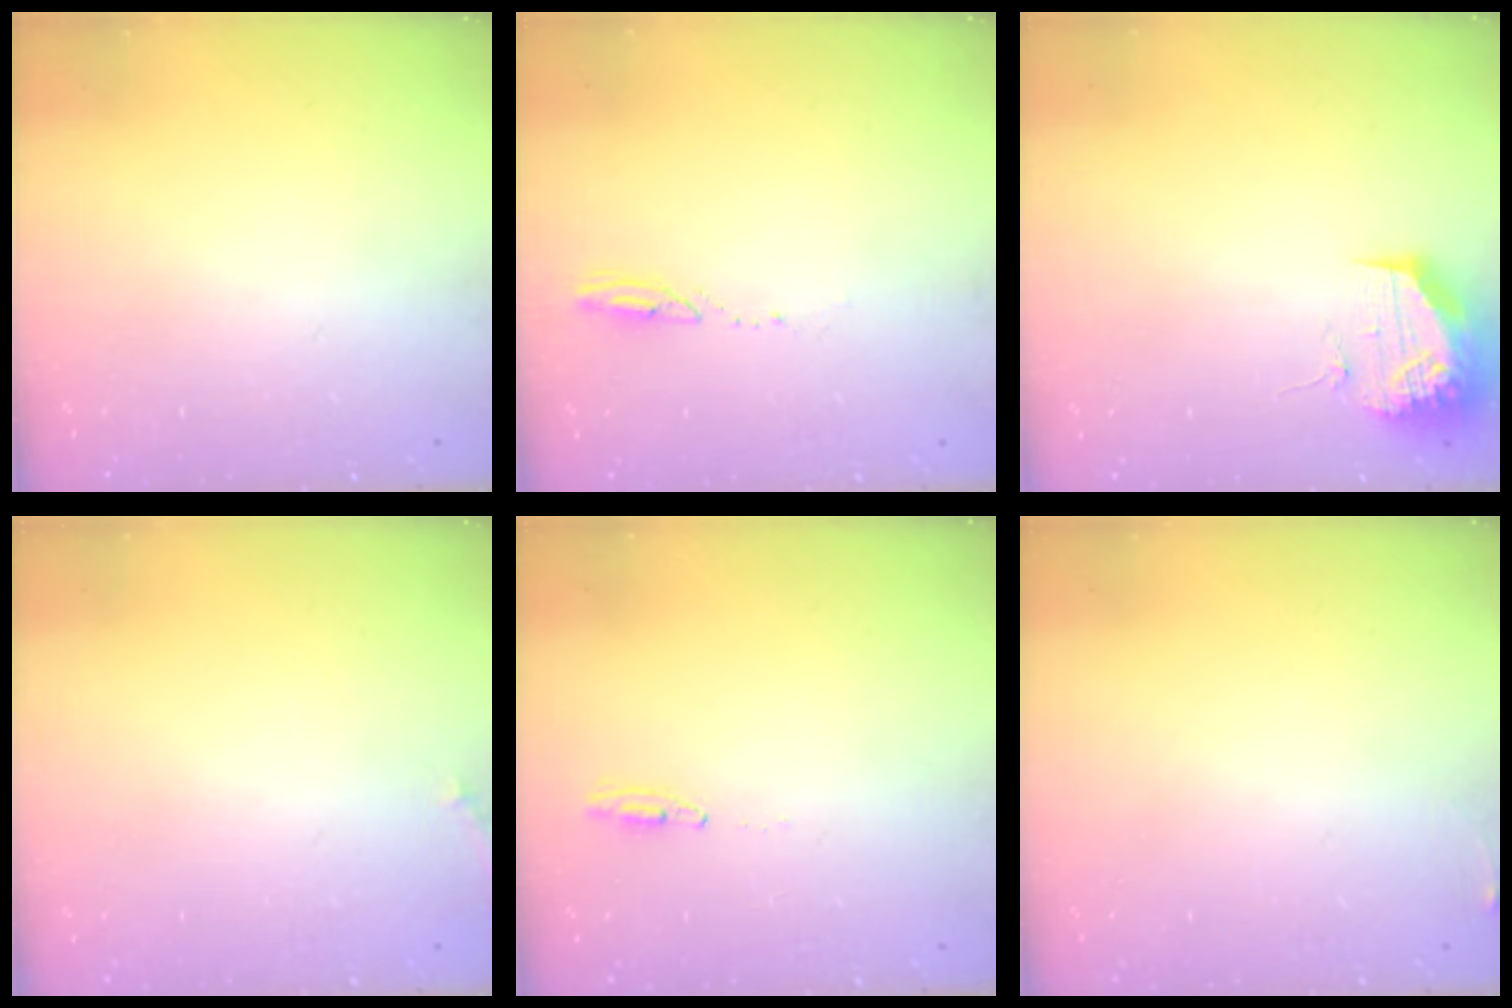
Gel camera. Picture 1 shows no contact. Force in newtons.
{"total": 2.4, "press": 2.4, "slide": 0.3}
{"total": 11.1, "press": 11.1, "slide": 0.8}
{"total": 5.1, "press": 4.8, "slide": 1.8}
{"total": 3.0, "press": 2.8, "slide": 1.2}
{"total": 3.6, "press": 3.5, "slide": 0.6}